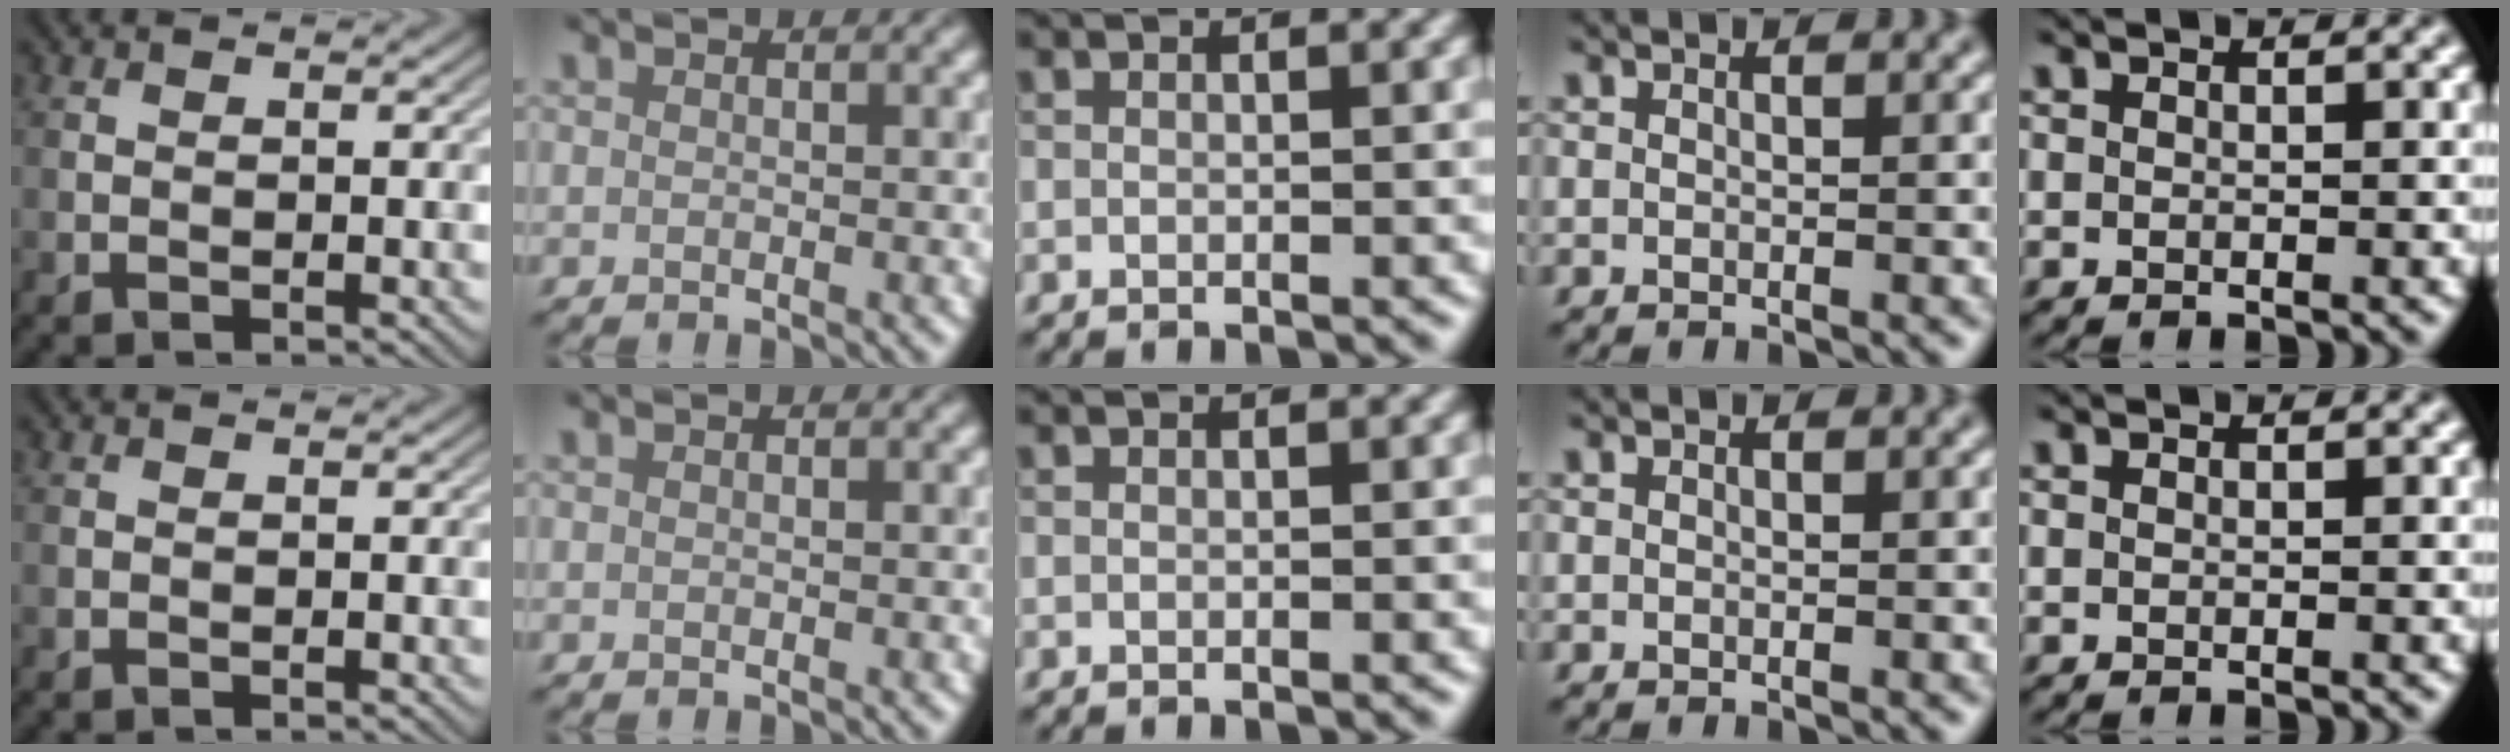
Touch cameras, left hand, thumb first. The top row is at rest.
{}